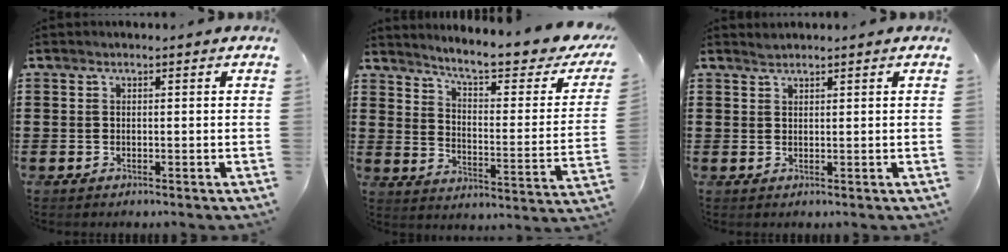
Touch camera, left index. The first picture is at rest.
{"total": 7.2, "force": [6.0, 0.1, 3.9], "torque": [-0.095, -0.048, 0.094]}
{"total": 1.0, "force": [1.0, 0.1, 0.2], "torque": [-0.006, -0.002, 0.019]}